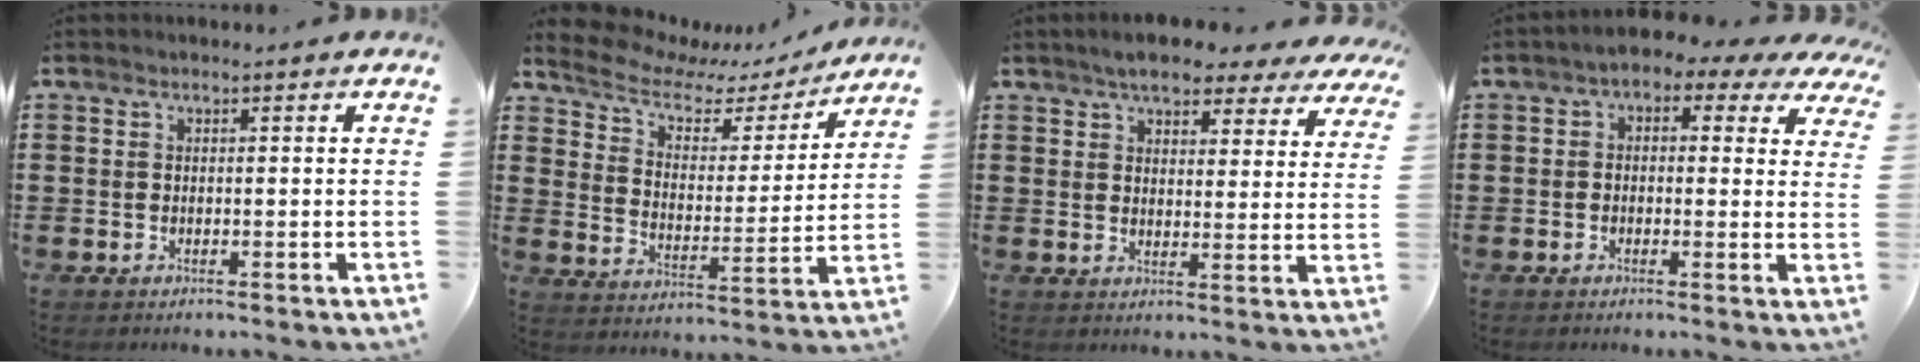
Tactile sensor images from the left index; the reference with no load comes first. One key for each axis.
{"total": 6.6, "fx": 5.5, "fy": 2.8, "fz": 2.2, "tx": -0.074, "ty": -0.030, "tz": 0.094}
{"total": 5.8, "fx": 5.2, "fy": 1.5, "fz": 2.1, "tx": -0.053, "ty": -0.011, "tz": 0.092}
{"total": 2.1, "fx": -0.3, "fy": 1.5, "fz": 1.4, "tx": -0.033, "ty": -0.001, "tz": -0.016}